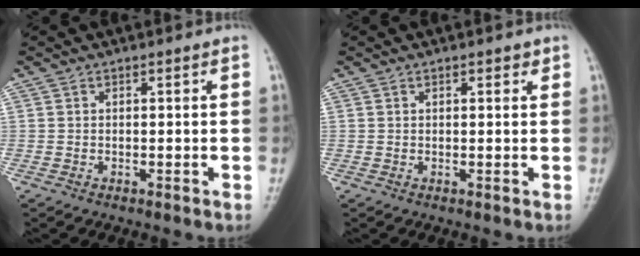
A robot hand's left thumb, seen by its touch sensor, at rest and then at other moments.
{"total": 0.9, "force": [0.5, 0.3, 0.7], "torque": [-0.005, 0.002, 0.005]}